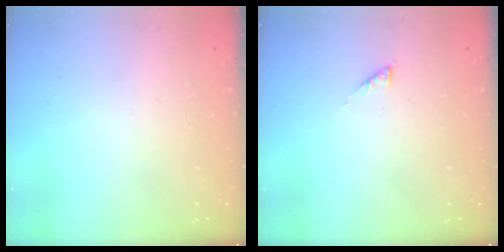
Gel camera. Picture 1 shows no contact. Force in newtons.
{"total": 1.1, "press": 1.0, "slide": 0.3}